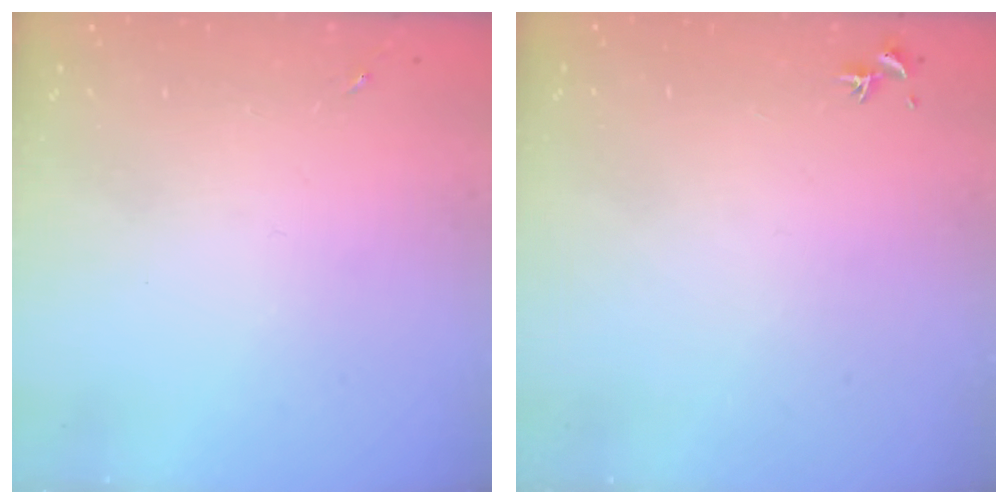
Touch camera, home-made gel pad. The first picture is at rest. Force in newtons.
{"total": 0.7, "press": 0.5, "slide": 0.4}